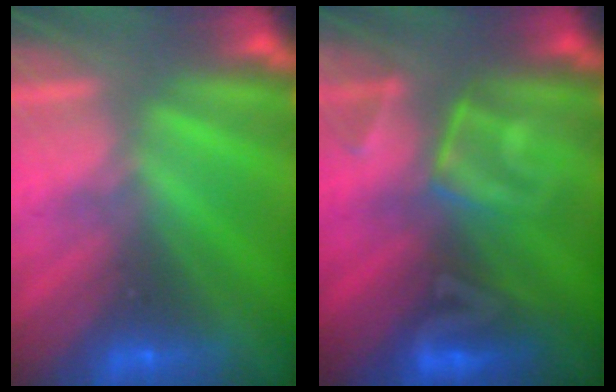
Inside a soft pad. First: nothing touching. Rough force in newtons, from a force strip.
{"total": 2.9}